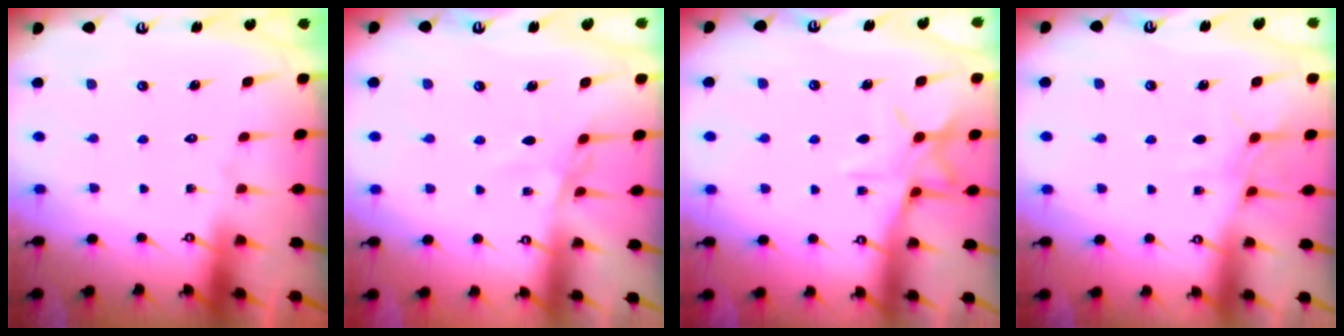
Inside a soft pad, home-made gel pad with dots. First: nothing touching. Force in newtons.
{"total": 3.5, "press": 3.5, "slide": 0.5}
{"total": 9.5, "press": 9.5, "slide": 0.6}
{"total": 6.7, "press": 6.7, "slide": 0.8}